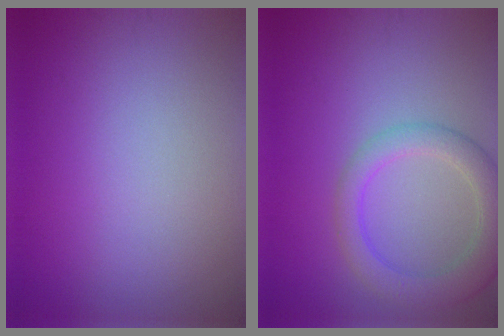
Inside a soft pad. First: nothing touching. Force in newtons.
{"total": 4.2, "press": 4.2, "slide": 0.2}